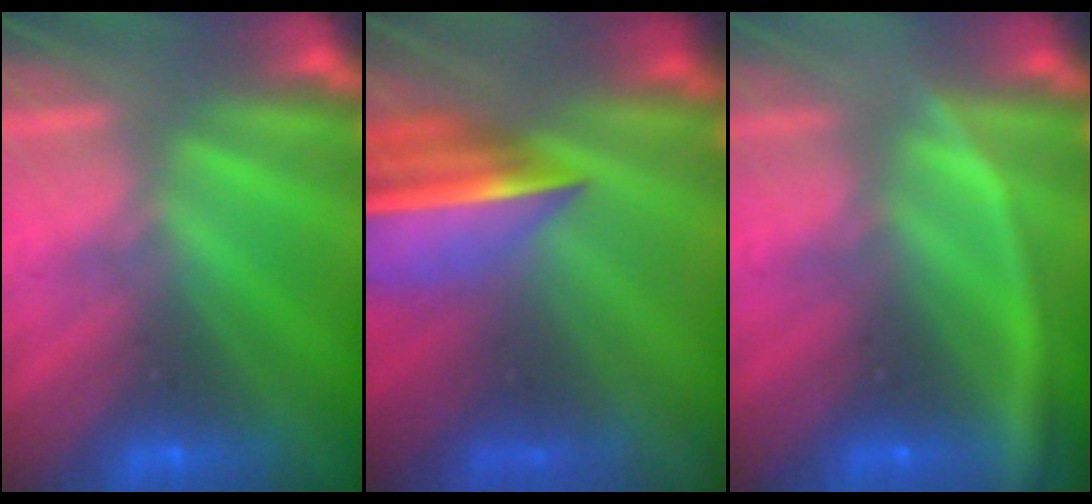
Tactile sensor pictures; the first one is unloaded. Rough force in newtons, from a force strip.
{"total": 5.6}
{"total": 3.3}